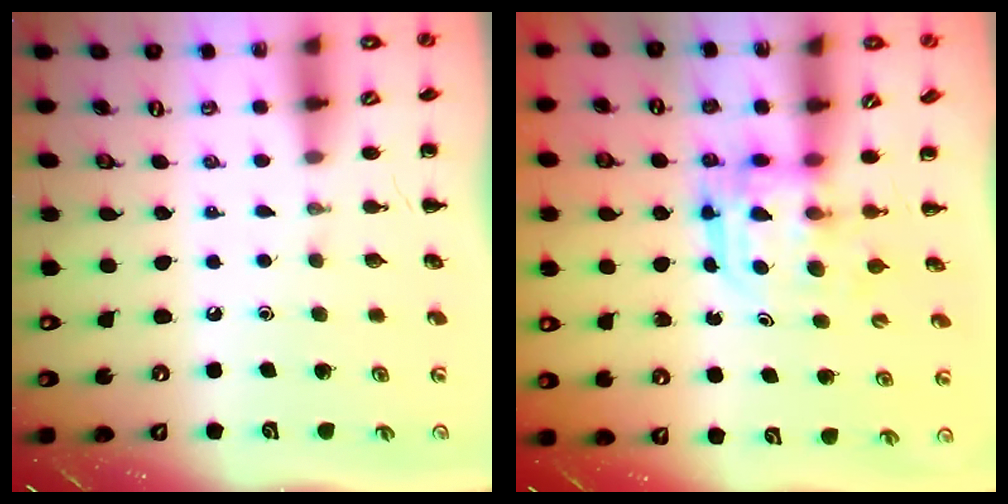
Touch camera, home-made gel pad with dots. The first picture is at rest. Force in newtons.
{"total": 3.3, "press": 3.3, "slide": 0.2}